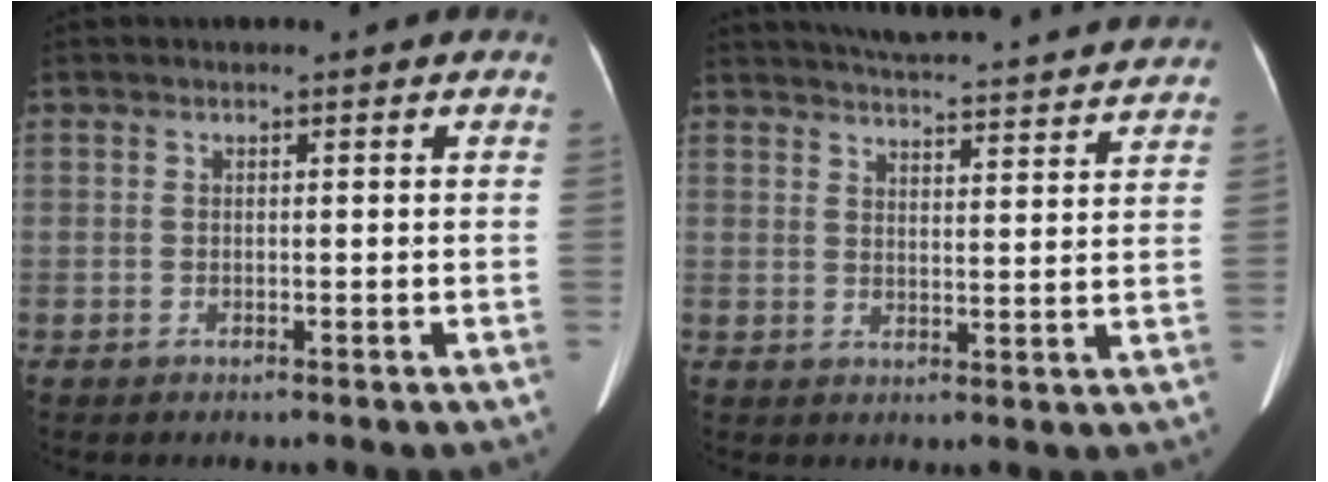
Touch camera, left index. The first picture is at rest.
{"total": 21.1, "force": [19.9, 1.8, 6.9], "torque": [-0.101, -0.001, 0.248]}